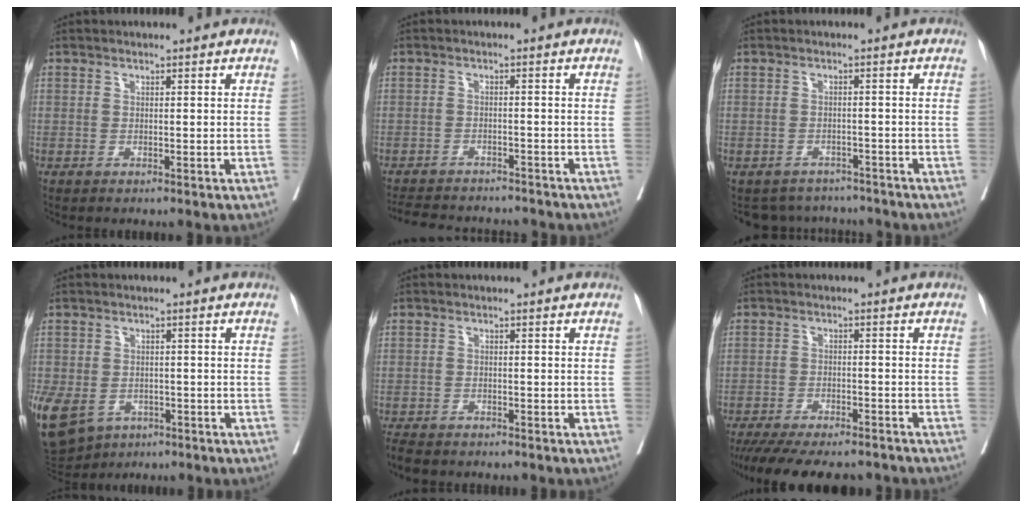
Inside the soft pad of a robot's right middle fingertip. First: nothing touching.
{"total": 11.1, "force": [-10.3, 2.7, 3.3], "torque": [-0.063, 0.000, -0.138]}
{"total": 5.9, "force": [-5.5, 2.0, -0.4], "torque": [0.012, 0.015, -0.070]}
{"total": 20.7, "force": [-8.9, 16.0, 9.6], "torque": [-0.318, -0.026, -0.127]}
{"total": 4.3, "force": [-3.7, 1.4, 1.5], "torque": [-0.026, -0.008, -0.058]}
{"total": 16.0, "force": [-13.9, 4.1, 6.7], "torque": [-0.146, -0.020, -0.192]}